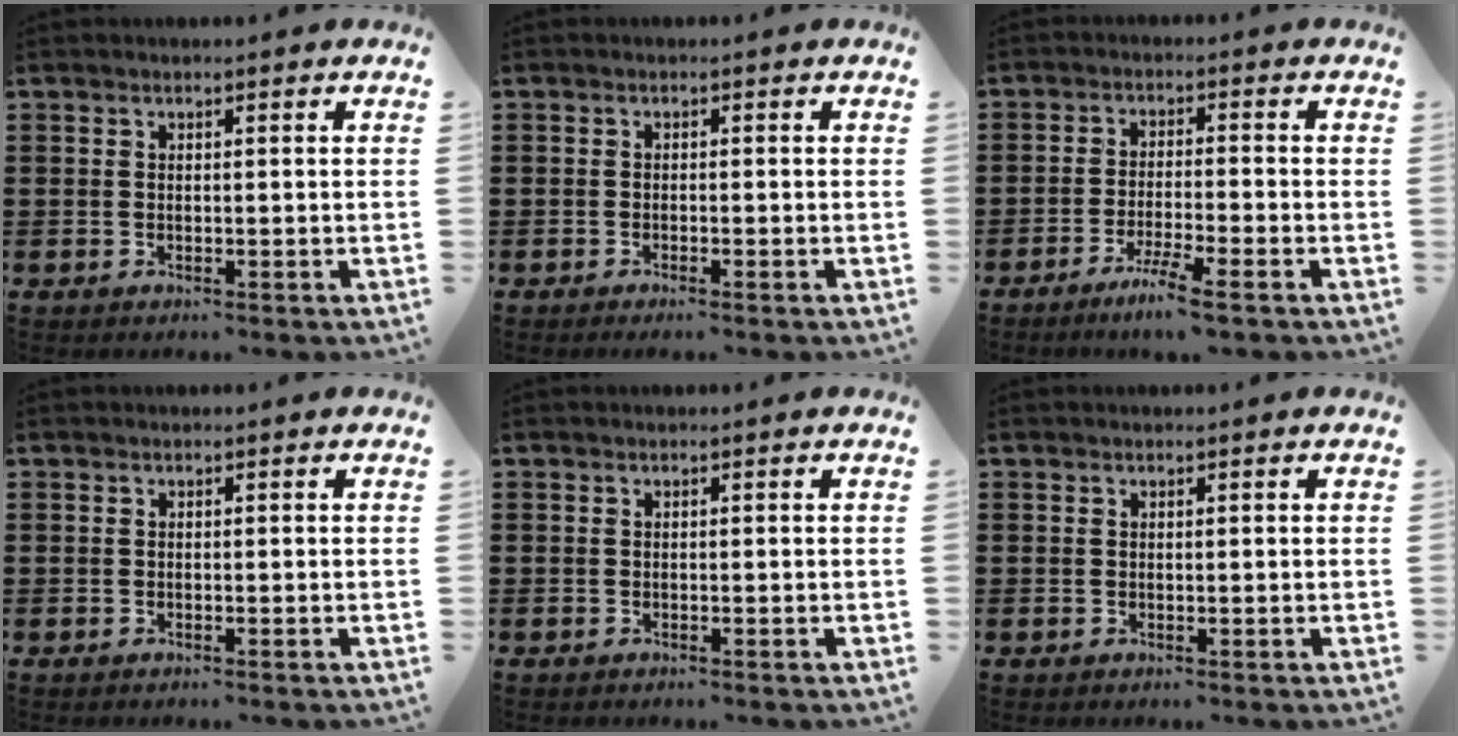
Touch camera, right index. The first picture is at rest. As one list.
[{"total": 0.8, "force": [-0.6, 0.0, 0.5], "torque": [-0.010, -0.002, -0.012]}, {"total": 4.8, "force": [-3.4, -0.4, 3.3], "torque": [-0.068, -0.013, -0.063]}, {"total": 0.0}, {"total": 0.0}, {"total": 0.0}]